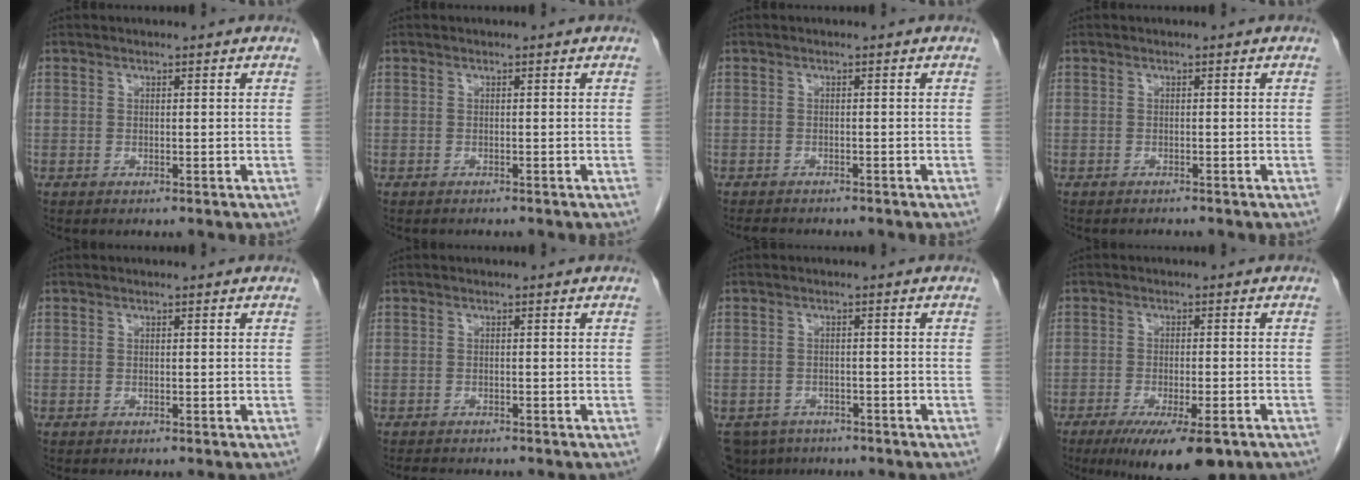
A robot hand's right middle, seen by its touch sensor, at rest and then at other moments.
{"total": 0.7, "force": [-0.7, 0.2, 0.1], "torque": [-0.008, -0.001, -0.008]}
{"total": 3.9, "force": [-3.5, 1.1, 1.4], "torque": [-0.023, -0.006, -0.045]}
{"total": 0.7, "force": [-0.7, 0.0, -0.1], "torque": [-0.002, -0.005, -0.009]}
{"total": 0.0}
{"total": 3.4, "force": [-3.1, 0.8, 1.1], "torque": [-0.017, -0.007, -0.042]}
{"total": 5.9, "force": [-4.8, 3.3, 0.6], "torque": [-0.009, -0.004, -0.074]}
{"total": 10.8, "force": [-7.1, 2.3, 7.8], "torque": [-0.113, -0.020, -0.106]}